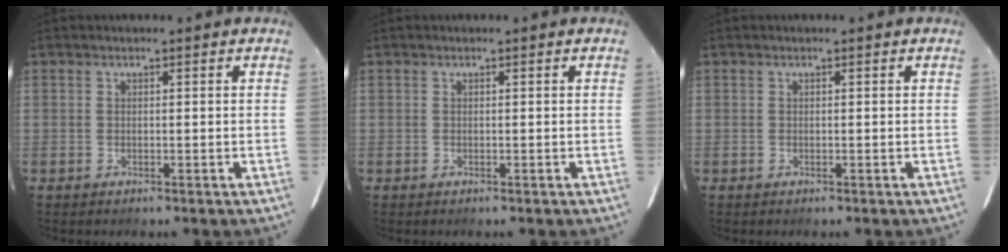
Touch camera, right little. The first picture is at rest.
{"total": 0.0}
{"total": 0.0}